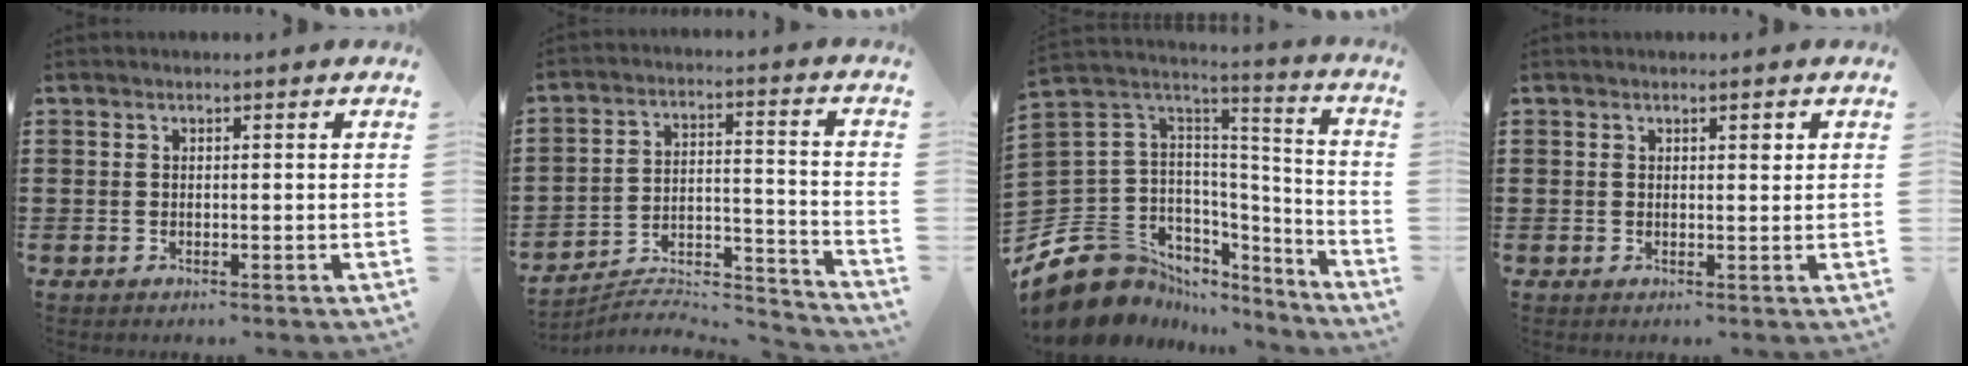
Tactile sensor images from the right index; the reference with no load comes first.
{"total": 5.7, "force": [-5.3, 1.5, 1.3], "torque": [-0.020, 0.004, -0.106]}
{"total": 11.4, "force": [-7.7, 8.0, 2.5], "torque": [-0.096, 0.003, -0.142]}
{"total": 1.0, "force": [0.5, 0.4, 0.9], "torque": [-0.008, 0.000, 0.006]}